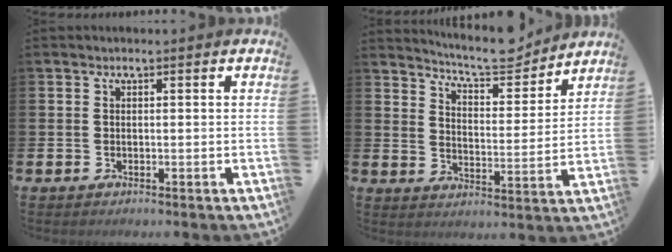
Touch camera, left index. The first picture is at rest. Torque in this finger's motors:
{"motor_torque": [0.97, -1.17, 0.13, 0.08]}